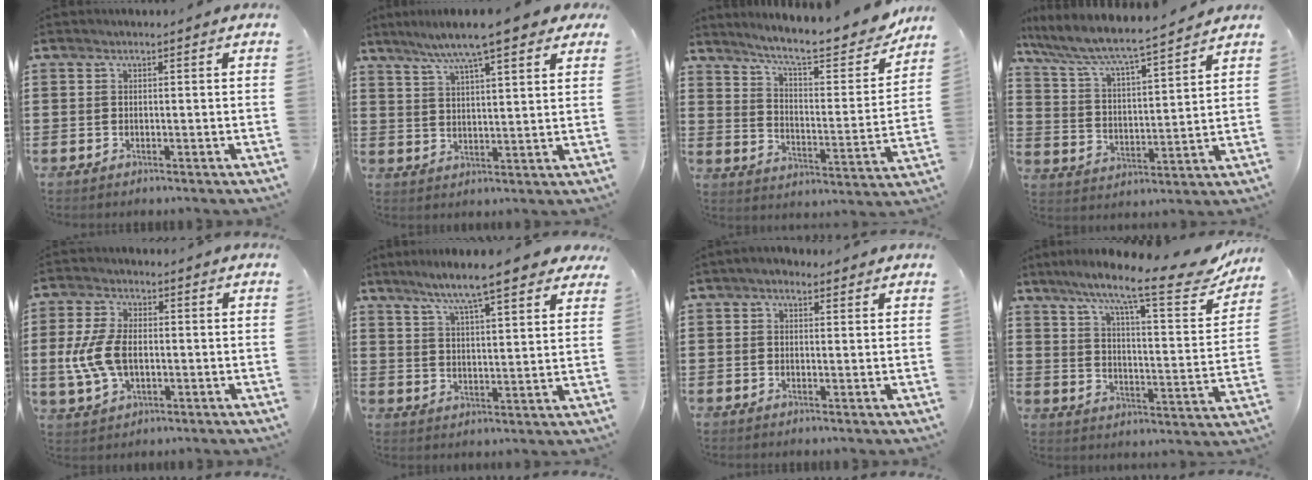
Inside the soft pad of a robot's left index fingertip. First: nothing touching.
{"total": 8.7, "force": [6.8, 0.9, 5.4], "torque": [-0.123, -0.011, 0.119]}
{"total": 9.4, "force": [8.1, 1.0, 4.7], "torque": [-0.108, -0.055, 0.132]}
{"total": 5.9, "force": [5.3, 0.1, 2.4], "torque": [-0.074, -0.038, 0.082]}
{"total": 8.0, "force": [-0.7, 4.6, 6.6], "torque": [-0.159, 0.000, -0.019]}
{"total": 8.6, "force": [7.1, 0.6, 4.7], "torque": [-0.107, -0.024, 0.121]}
{"total": 1.5, "force": [0.8, 1.0, 0.8], "torque": [-0.018, 0.007, 0.013]}
{"total": 12.6, "force": [9.9, 0.9, 7.7], "torque": [-0.143, -0.070, 0.153]}